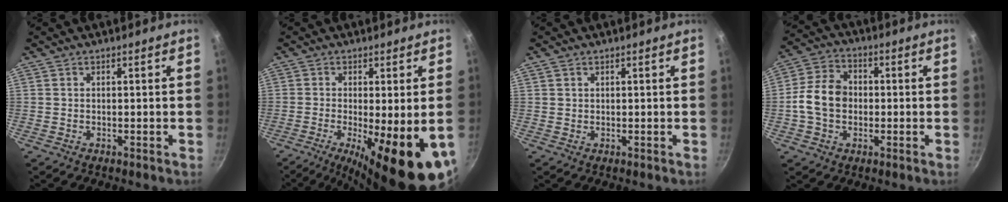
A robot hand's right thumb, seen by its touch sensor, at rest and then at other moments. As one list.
[{"total": 17.4, "force": [-5.5, 4.4, 15.9], "torque": [-0.227, -0.017, -0.069]}, {"total": 0.9, "force": [0.5, 0.7, 0.2], "torque": [-0.002, 0.000, 0.008]}, {"total": 9.8, "force": [-0.7, 7.5, 6.2], "torque": [-0.092, 0.024, -0.026]}]